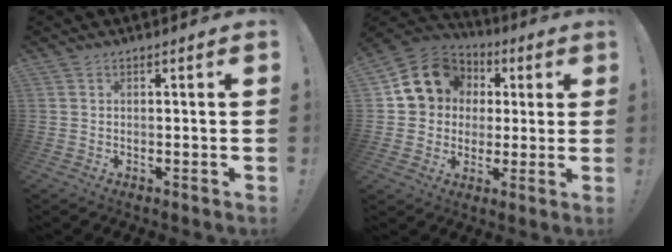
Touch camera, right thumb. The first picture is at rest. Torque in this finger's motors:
{"motor_torque": [0.05, 0.55, 0.07, 0.07, 0.06]}